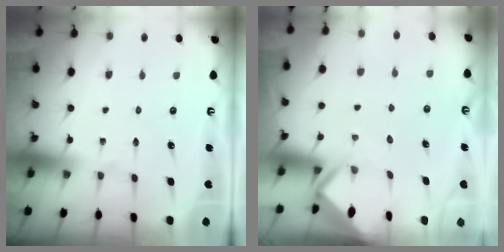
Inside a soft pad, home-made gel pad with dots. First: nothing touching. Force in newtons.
{"total": 2.9, "press": 2.9, "slide": 0.2}